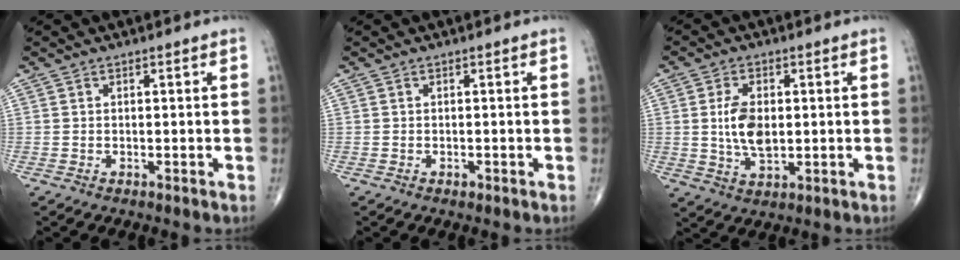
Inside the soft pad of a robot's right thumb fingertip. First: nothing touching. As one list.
[{"total": 0.5, "force": [-0.3, 0.3, 0.3], "torque": [-0.002, 0.001, -0.005]}, {"total": 7.7, "force": [0.5, 4.3, 6.4], "torque": [-0.118, -0.007, 0.013]}]